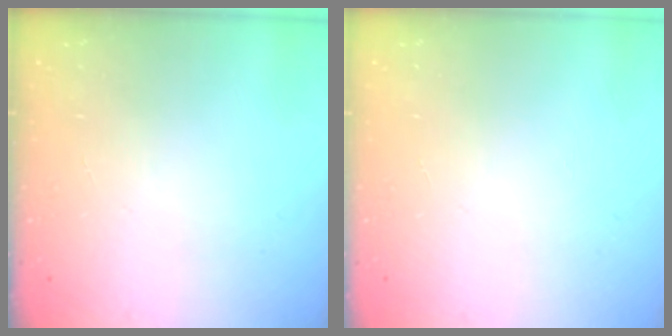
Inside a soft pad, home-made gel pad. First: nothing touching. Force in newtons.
{"total": 0.0}